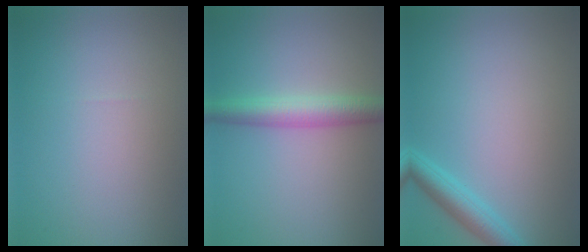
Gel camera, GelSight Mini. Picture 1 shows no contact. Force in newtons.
{"total": 3.7, "press": 3.7, "slide": 0.1}
{"total": 2.8, "press": 2.8, "slide": 0.1}